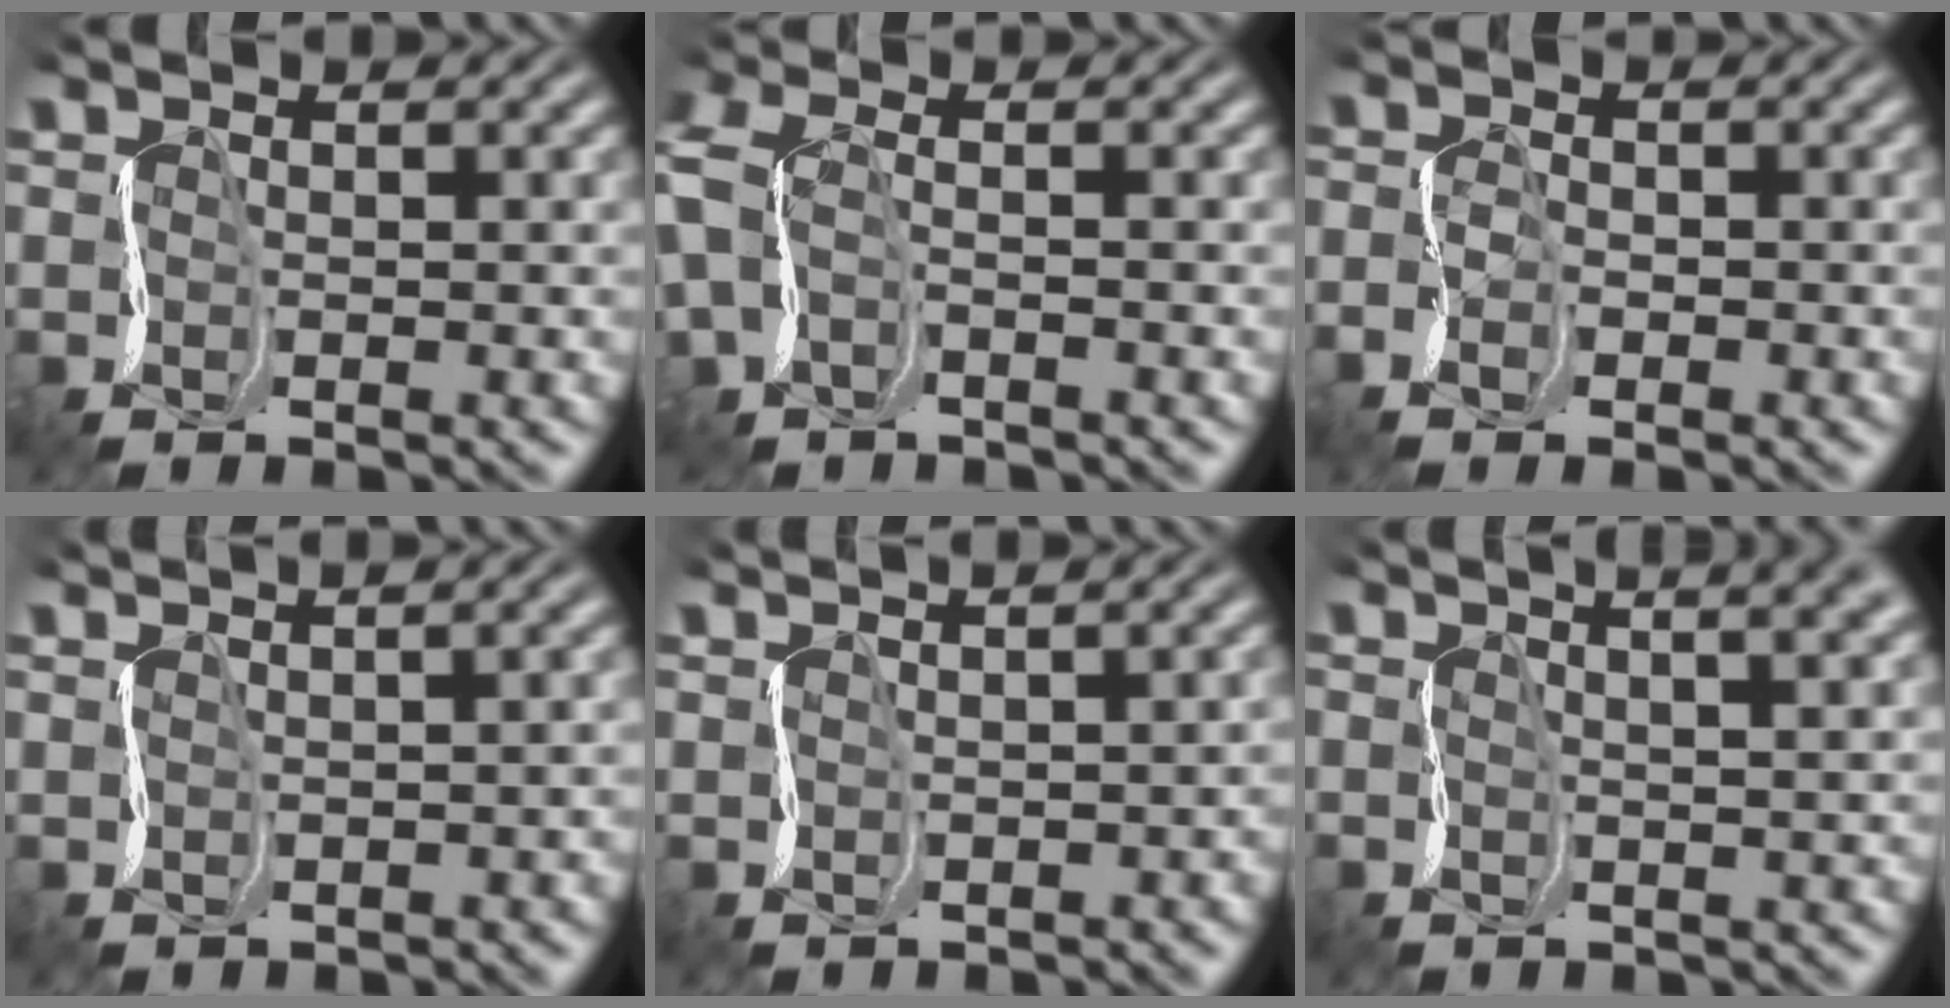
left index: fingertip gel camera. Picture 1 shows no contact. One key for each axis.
{"total": 2.1, "fx": -0.4, "fy": 1.4, "fz": 1.4, "tx": -0.060, "ty": 0.005, "tz": -0.021}
{"total": 2.7, "fx": -2.0, "fy": 1.4, "fz": 1.3, "tx": -0.041, "ty": -0.003, "tz": -0.033}
{"total": 2.6, "fx": 0.2, "fy": 1.7, "fz": 2.0, "tx": 0.006, "ty": 0.021, "tz": -0.004}
{"total": 2.0, "fx": -0.6, "fy": 1.2, "fz": 1.4, "tx": 0.005, "ty": 0.018, "tz": -0.007}
{"total": 7.8, "fx": 3.8, "fy": 3.6, "fz": 5.8, "tx": -0.034, "ty": 0.054, "tz": 0.014}